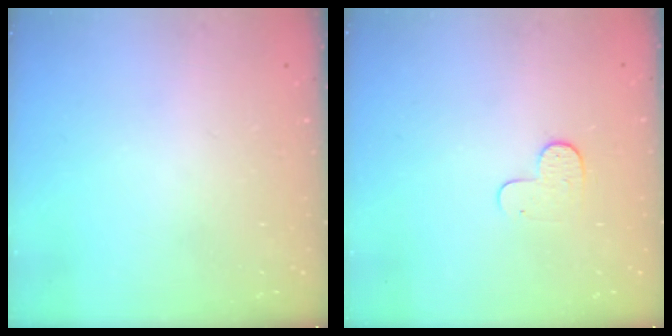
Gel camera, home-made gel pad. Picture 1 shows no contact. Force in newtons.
{"total": 5.4, "press": 5.4, "slide": 0.5}